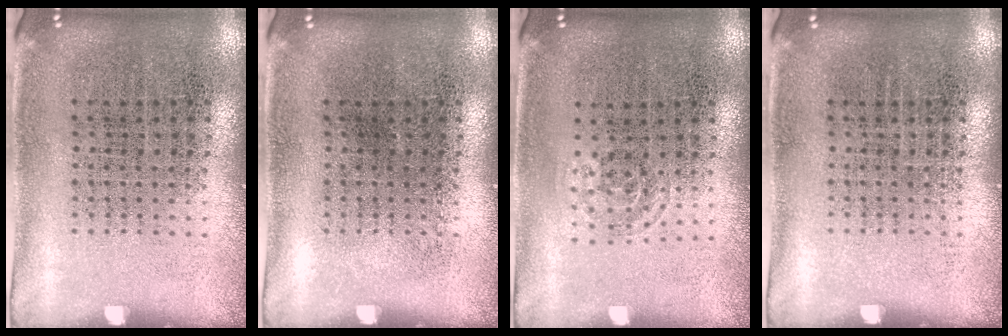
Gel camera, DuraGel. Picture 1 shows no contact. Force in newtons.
{"total": 0.0}
{"total": 0.8, "press": 0.6, "slide": 0.5}
{"total": 0.0}